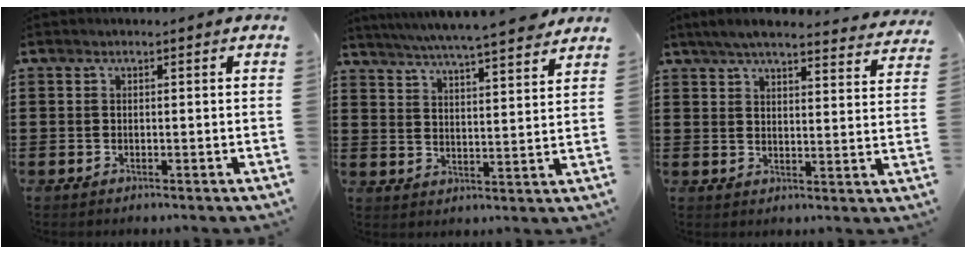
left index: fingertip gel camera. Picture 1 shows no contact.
{"total": 5.7, "force": [5.3, -0.5, 2.0], "torque": [-0.058, -0.033, 0.091]}
{"total": 5.3, "force": [4.7, 0.2, 2.2], "torque": [-0.060, -0.020, 0.083]}